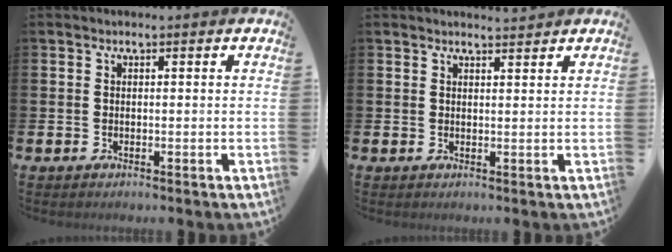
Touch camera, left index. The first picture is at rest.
{"total": 1.8, "force": [1.8, 0.1, -0.2], "torque": [0.011, -0.011, 0.031]}